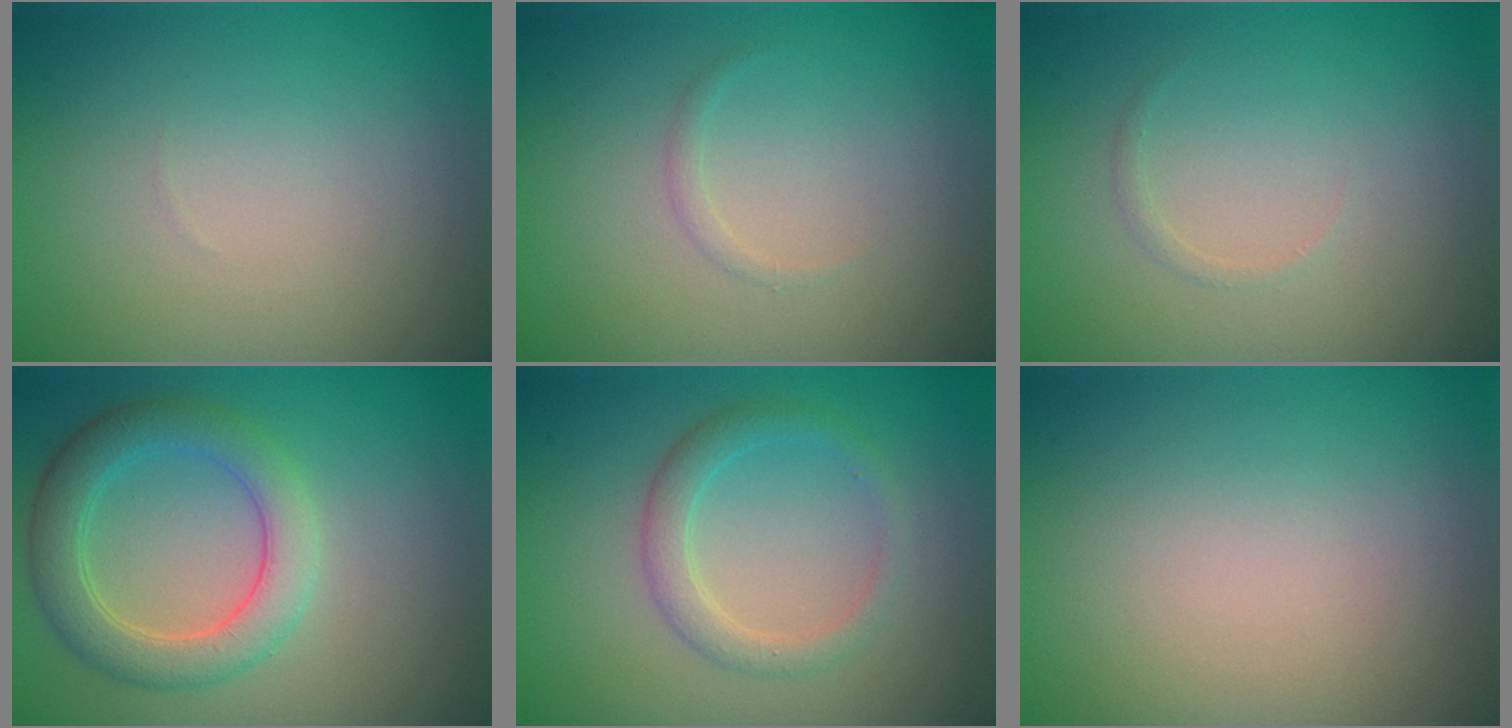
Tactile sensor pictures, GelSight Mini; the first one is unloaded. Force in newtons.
{"total": 0.6, "press": 0.6, "slide": 0.1}
{"total": 0.5, "press": 0.5, "slide": 0.1}
{"total": 4.6, "press": 4.6, "slide": 0.1}
{"total": 2.3, "press": 2.3, "slide": 0.1}
{"total": 0.0}